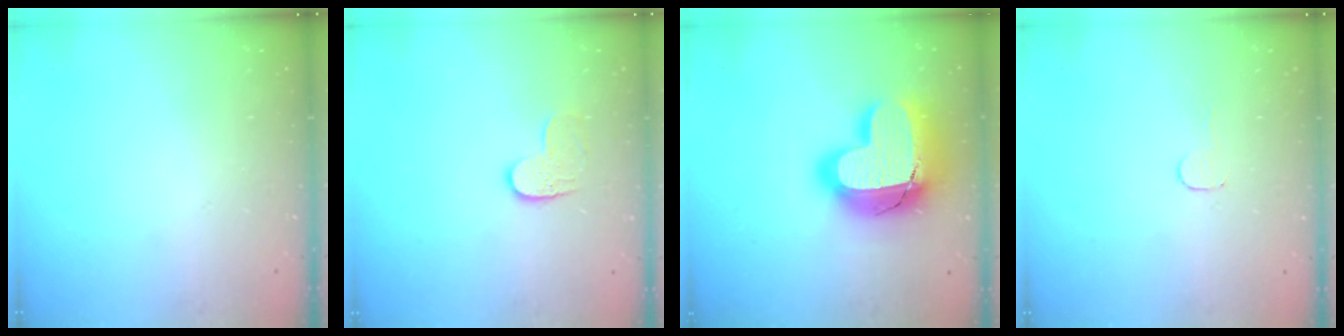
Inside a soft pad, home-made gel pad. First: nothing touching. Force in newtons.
{"total": 6.2, "press": 6.2, "slide": 0.3}
{"total": 23.0, "press": 22.9, "slide": 1.6}
{"total": 2.8, "press": 2.8, "slide": 0.2}